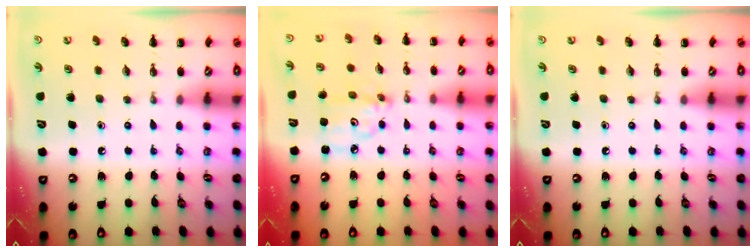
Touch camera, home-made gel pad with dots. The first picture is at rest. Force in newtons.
{"total": 6.1, "press": 6.1, "slide": 0.5}
{"total": 0.0}